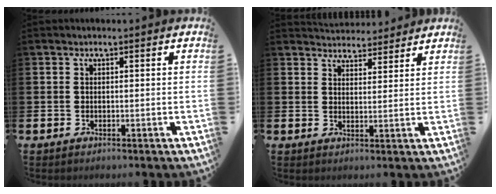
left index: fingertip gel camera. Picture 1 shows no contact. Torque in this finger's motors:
{"motor_torque": [0.23, -0.08, 0.04, 0.01]}